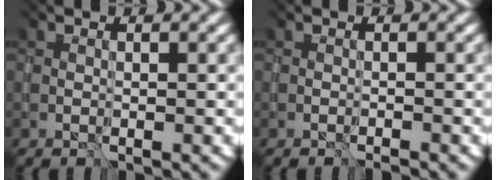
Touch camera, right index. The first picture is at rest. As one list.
[{"total": 0.8, "force": [-0.6, -0.5, -0.1], "torque": [0.006, 0.001, -0.012]}]